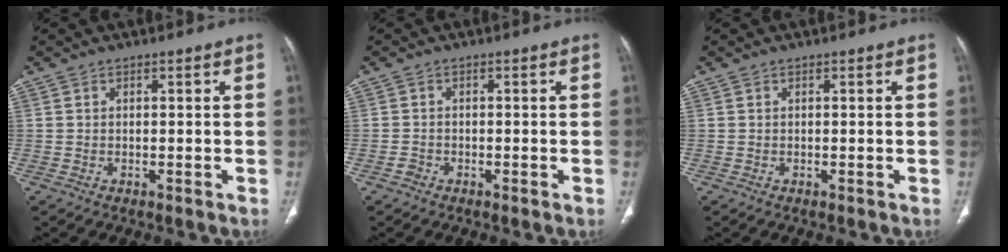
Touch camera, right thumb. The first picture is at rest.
{"total": 1.0, "force": [-0.8, 0.6, 0.3], "torque": [-0.005, 0.002, -0.021]}
{"total": 0.0}